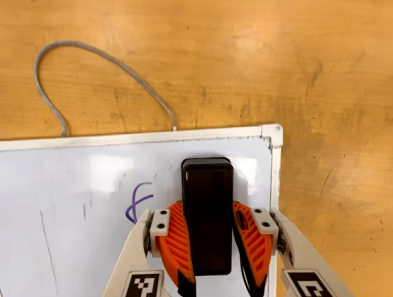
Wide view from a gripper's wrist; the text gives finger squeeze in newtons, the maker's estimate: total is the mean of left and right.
{"total": 12.5, "left": 12.5, "right": 12.6}